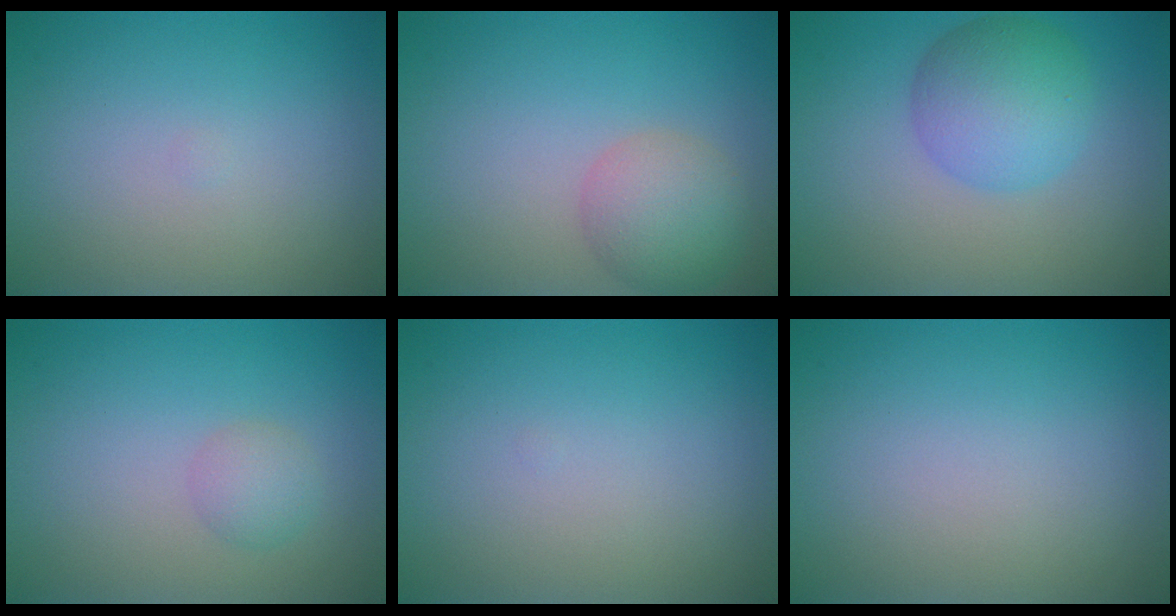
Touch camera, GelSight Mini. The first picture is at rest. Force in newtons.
{"total": 3.9, "press": 3.9, "slide": 0.1}
{"total": 5.1, "press": 5.1, "slide": 0.2}
{"total": 1.6, "press": 1.6, "slide": 0.0}
{"total": 0.0}
{"total": 0.0}